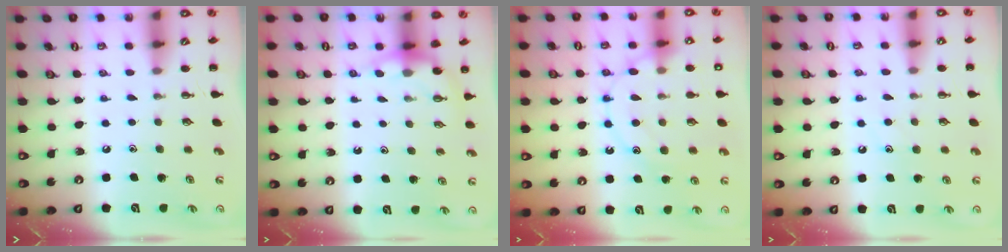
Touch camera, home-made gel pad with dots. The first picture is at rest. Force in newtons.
{"total": 3.8, "press": 3.8, "slide": 0.3}
{"total": 15.2, "press": 15.2, "slide": 0.9}
{"total": 6.6, "press": 6.5, "slide": 1.2}